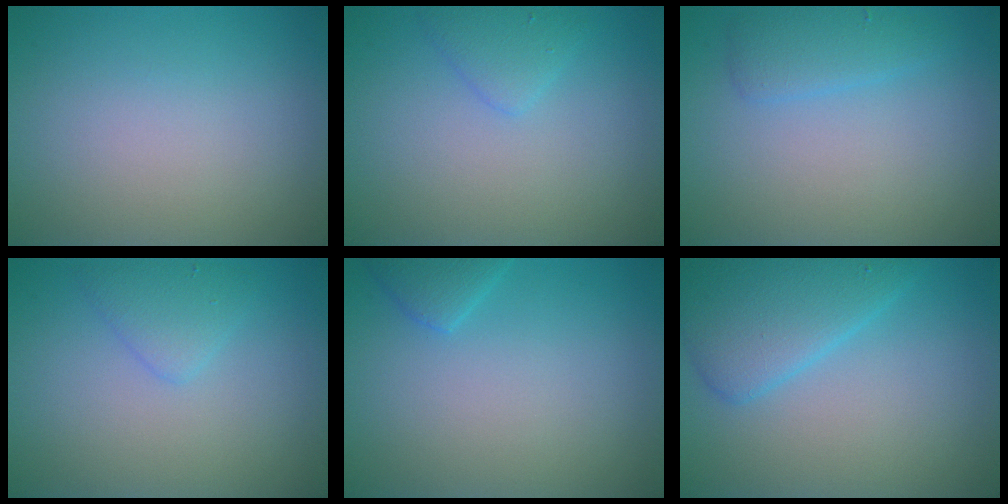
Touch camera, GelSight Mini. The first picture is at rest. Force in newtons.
{"total": 1.7, "press": 1.7, "slide": 0.1}
{"total": 2.1, "press": 2.1, "slide": 0.2}
{"total": 1.9, "press": 1.9, "slide": 0.0}
{"total": 1.6, "press": 1.6, "slide": 0.2}
{"total": 4.9, "press": 4.9, "slide": 0.2}